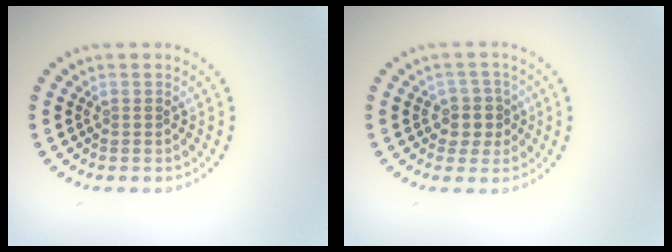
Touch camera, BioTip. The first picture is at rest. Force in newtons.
{"total": 2.5, "press": 2.1, "slide": 1.3}